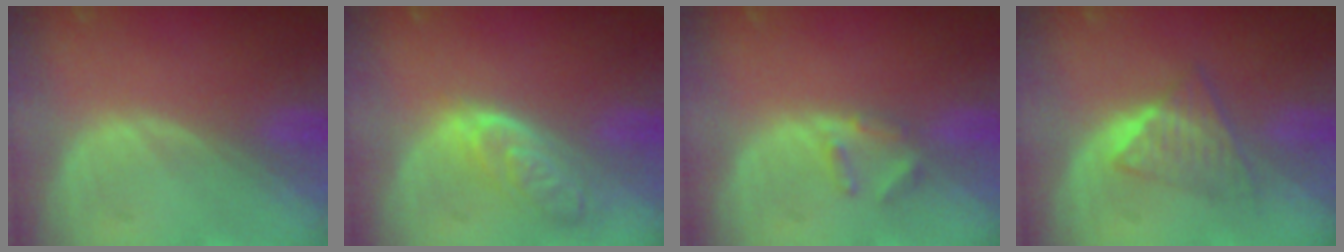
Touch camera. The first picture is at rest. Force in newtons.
{"total": 6.4, "press": 5.7, "slide": 2.9}
{"total": 2.8, "press": 2.7, "slide": 0.4}
{"total": 5.9, "press": 5.1, "slide": 3.0}